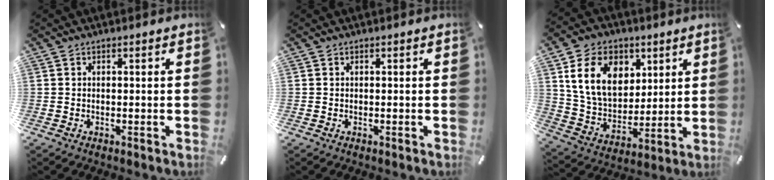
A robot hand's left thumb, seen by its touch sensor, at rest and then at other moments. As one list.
[{"total": 0.0}, {"total": 15.4, "force": [5.9, 11.7, 8.1], "torque": [-0.163, -0.005, 0.114]}]